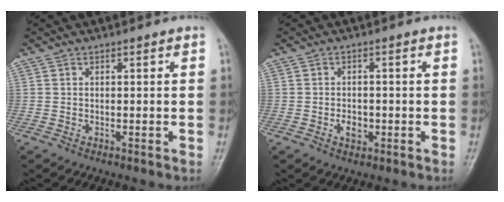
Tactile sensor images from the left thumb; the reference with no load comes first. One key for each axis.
{"total": 2.9, "fx": -0.9, "fy": 2.0, "fz": 1.8, "tx": -0.022, "ty": 0.003, "tz": -0.014}